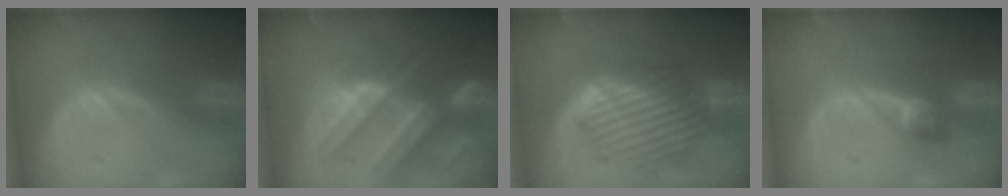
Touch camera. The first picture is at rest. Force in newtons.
{"total": 11.1, "press": 9.9, "slide": 5.1}
{"total": 8.4, "press": 7.8, "slide": 3.1}
{"total": 2.9, "press": 2.5, "slide": 1.4}